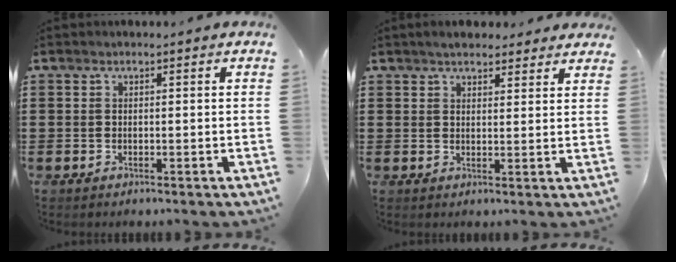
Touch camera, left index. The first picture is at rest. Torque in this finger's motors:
{"motor_torque": [2.14, 0.00, 0.66, 0.05]}